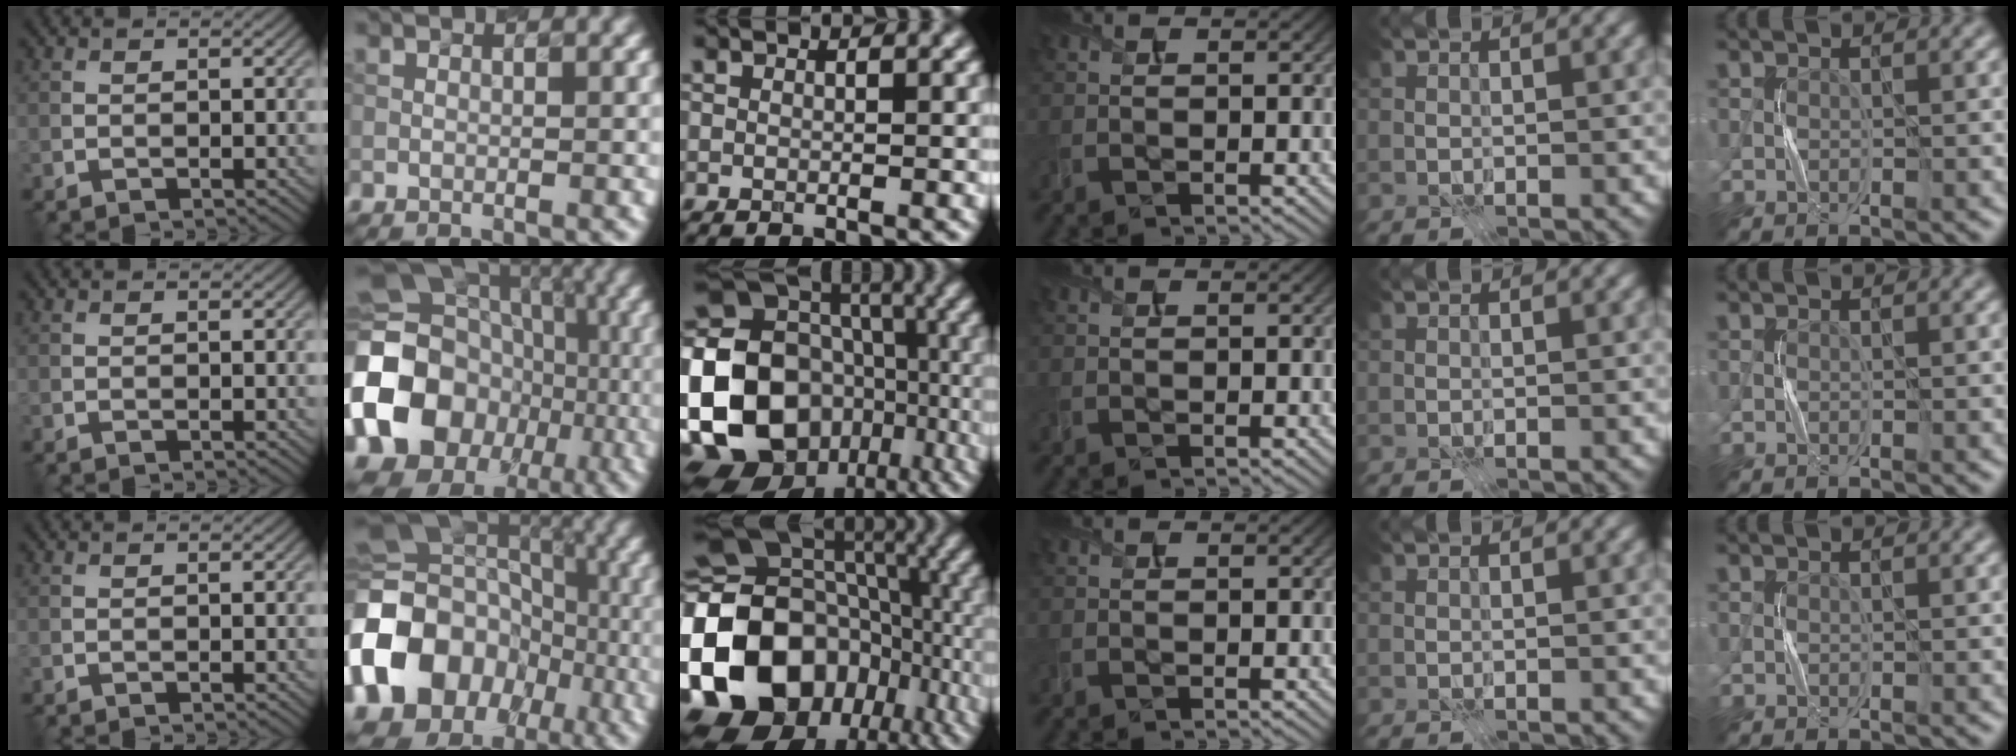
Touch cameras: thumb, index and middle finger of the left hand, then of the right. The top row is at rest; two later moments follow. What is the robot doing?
{"motion": "press", "object": "gel pad"}